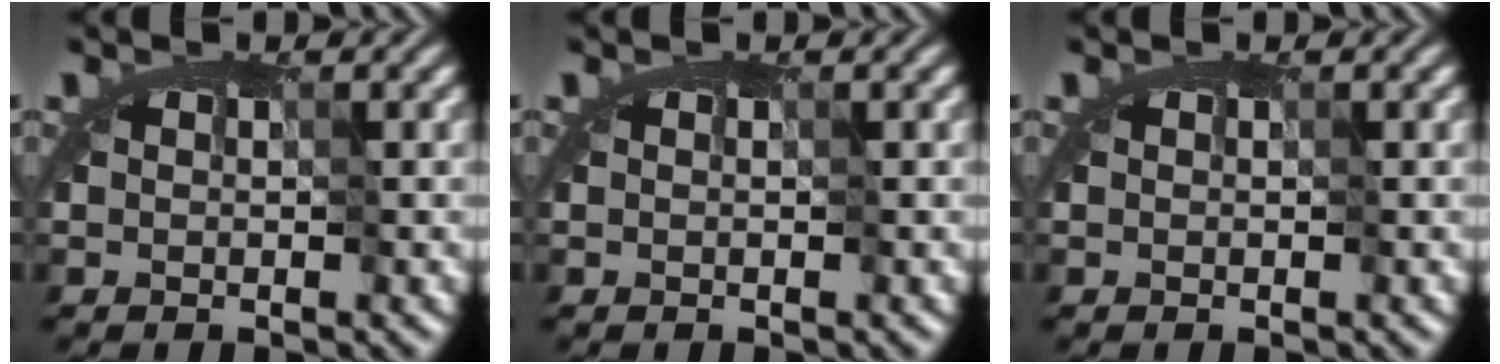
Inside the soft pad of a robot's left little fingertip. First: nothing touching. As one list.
[{"total": 0.0}, {"total": 0.0}]